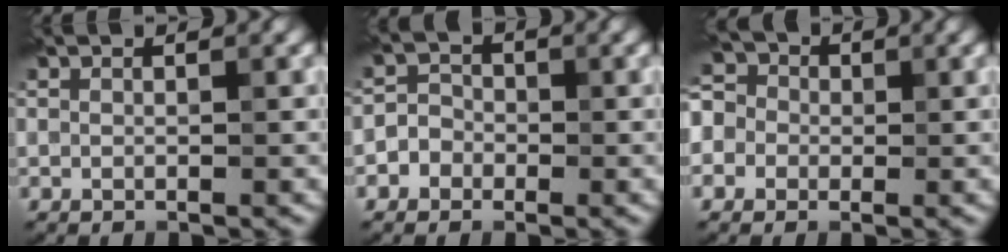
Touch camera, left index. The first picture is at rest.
{"total": 2.3, "force": [-1.1, 2.0, 0.2], "torque": [0.020, 0.009, -0.028]}
{"total": 6.5, "force": [-0.3, 5.9, 2.7], "torque": [-0.061, 0.041, -0.048]}